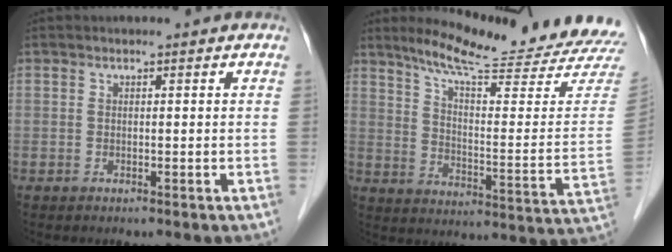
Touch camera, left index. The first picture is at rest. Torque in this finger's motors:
{"motor_torque": [-0.17, -0.19, 0.03, 0.01]}